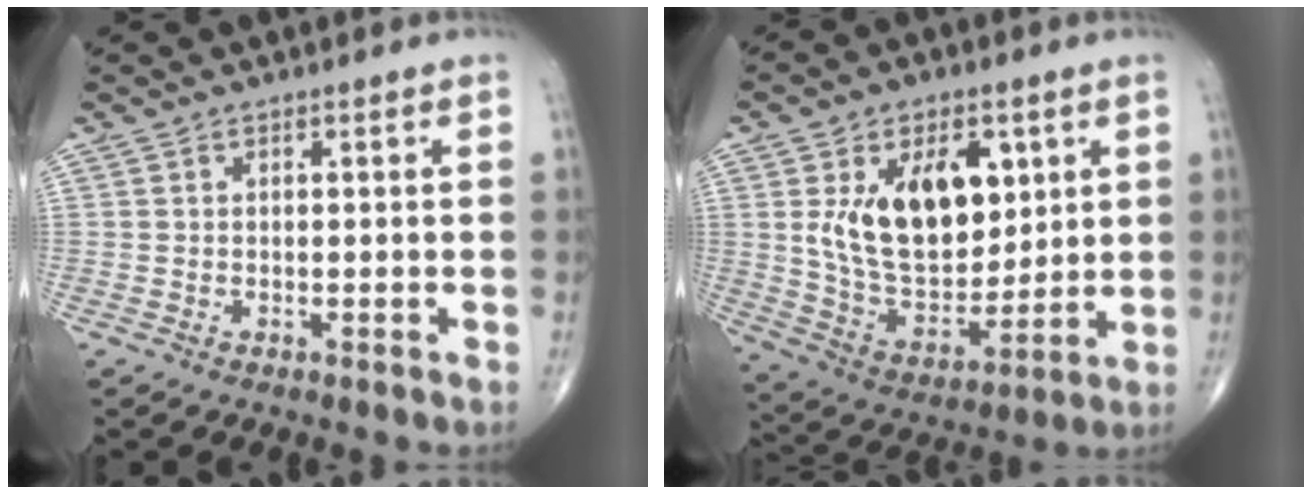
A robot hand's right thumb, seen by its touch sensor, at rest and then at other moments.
{"total": 18.3, "force": [5.2, 10.9, 13.7], "torque": [-0.188, -0.028, 0.106]}